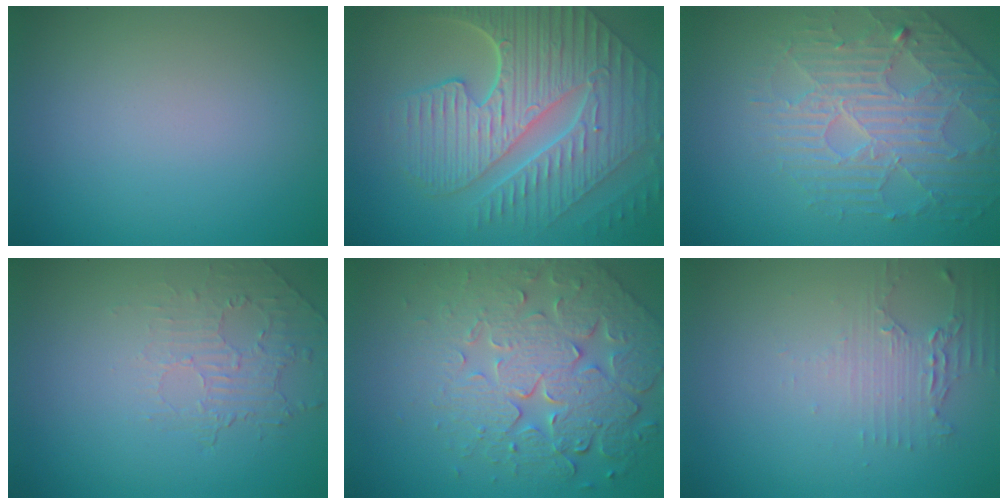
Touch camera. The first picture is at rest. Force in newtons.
{"total": 10.1, "press": 6.9, "slide": 7.4}
{"total": 4.1, "press": 4.0, "slide": 1.0}
{"total": 2.0, "press": 0.8, "slide": 1.8}
{"total": 8.0, "press": 5.7, "slide": 5.5}
{"total": 2.1, "press": 1.6, "slide": 1.4}